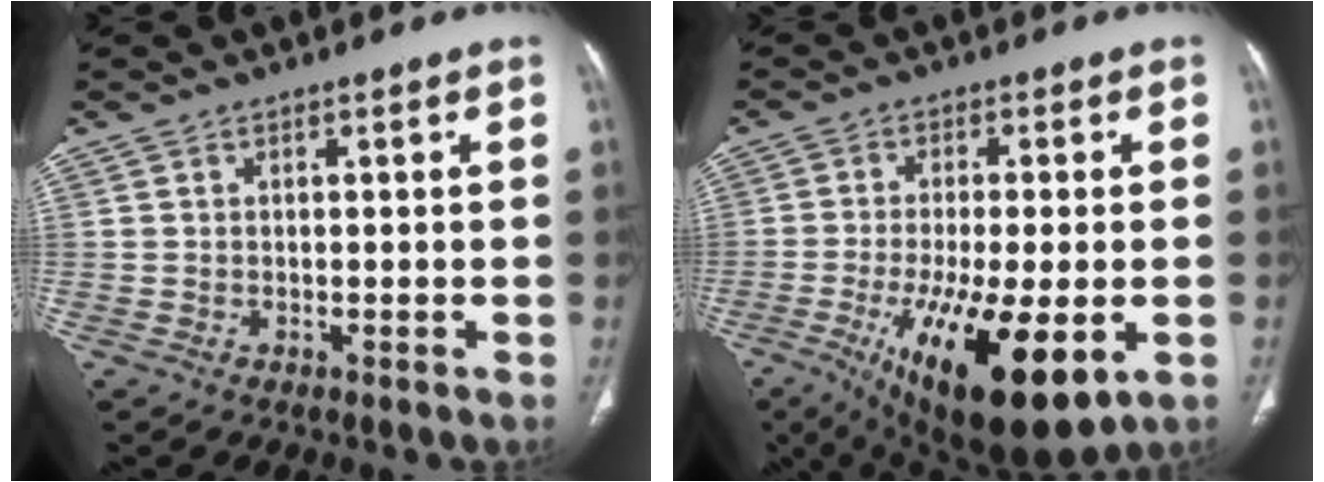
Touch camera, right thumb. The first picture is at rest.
{"total": 20.2, "force": [-7.0, 6.6, 17.7], "torque": [-0.289, -0.025, -0.095]}